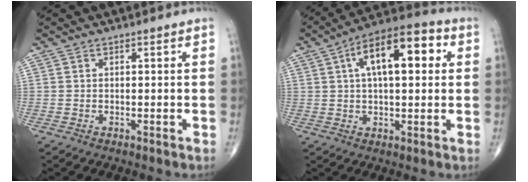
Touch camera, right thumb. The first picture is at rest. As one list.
[{"total": 15.3, "force": [4.1, 6.8, 13.0], "torque": [-0.188, 0.026, 0.055]}]